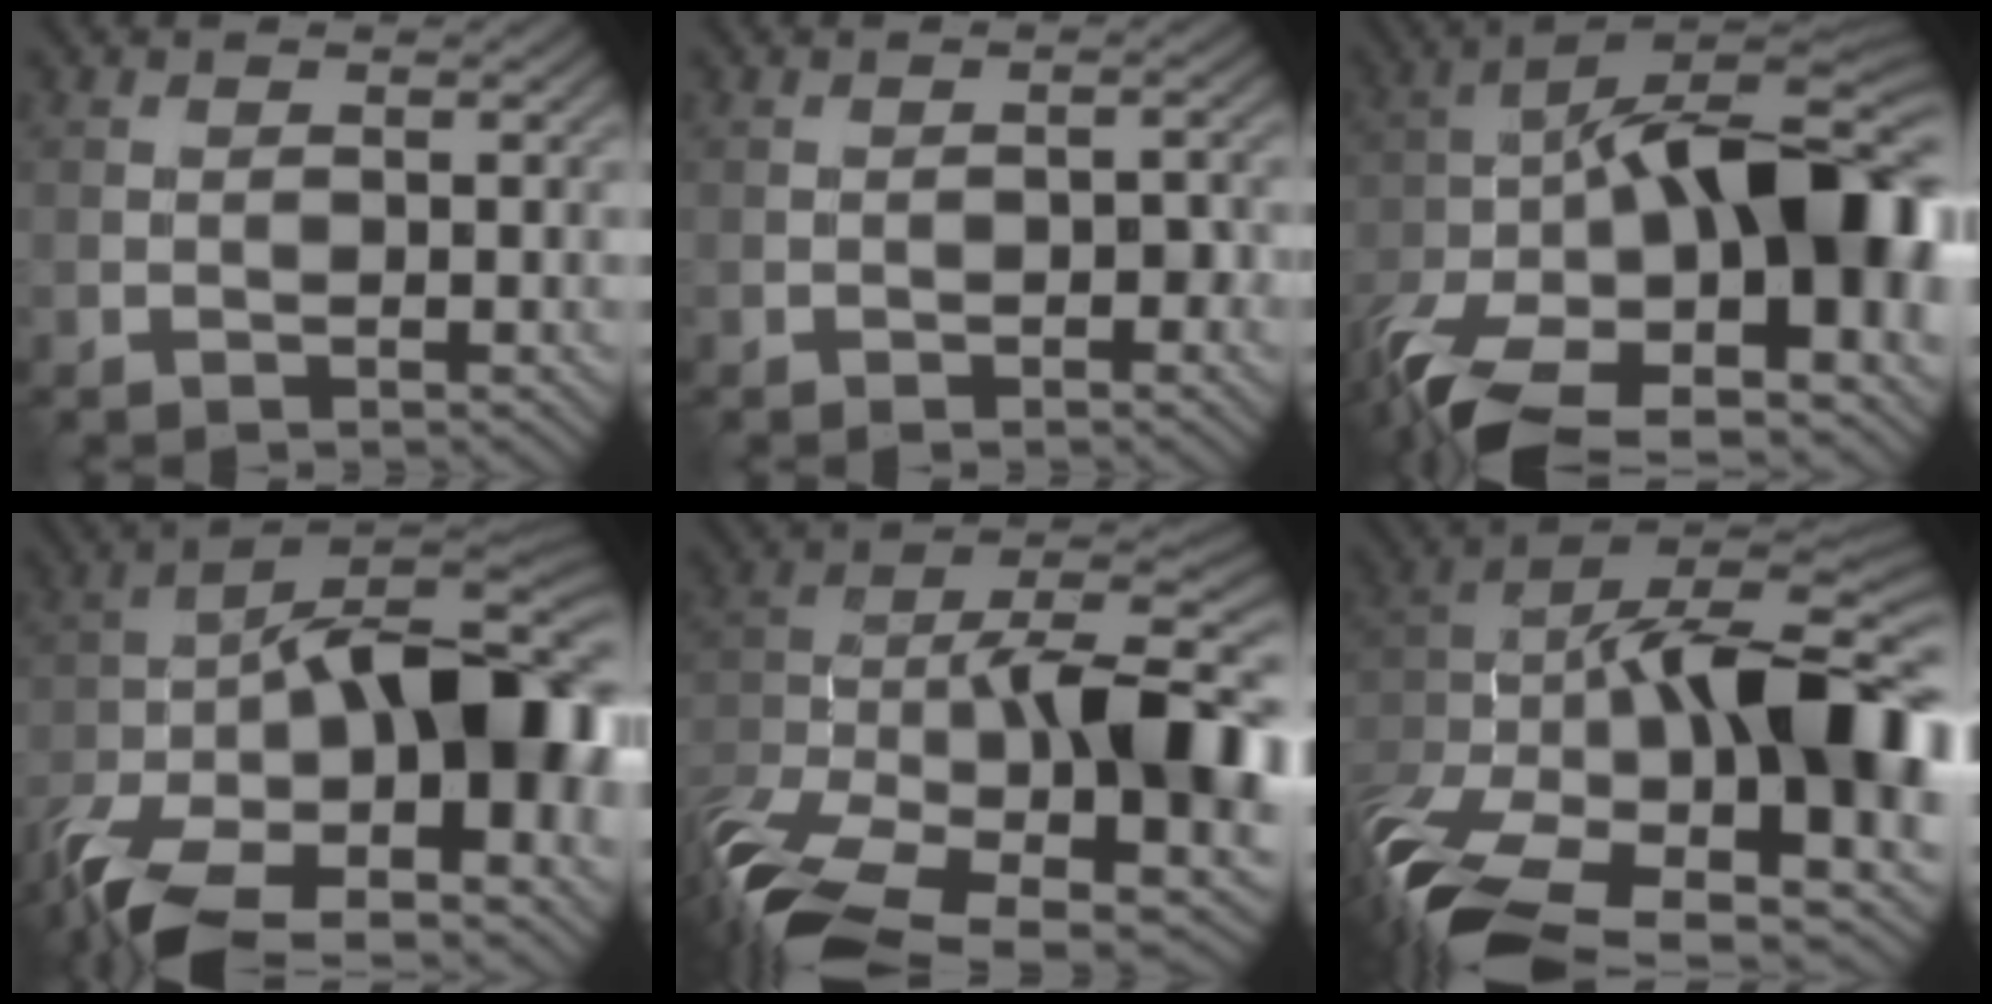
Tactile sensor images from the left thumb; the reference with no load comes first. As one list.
[{"total": 2.2, "force": [-0.9, 0.9, 1.7], "torque": [-0.022, 0.002, -0.014]}, {"total": 19.2, "force": [-6.9, 8.6, 15.7], "torque": [-0.284, -0.013, -0.125]}, {"total": 17.8, "force": [-7.6, 7.3, 14.4], "torque": [-0.250, -0.015, -0.143]}, {"total": 17.5, "force": [-7.0, 8.9, 13.4], "torque": [-0.277, -0.020, -0.112]}, {"total": 20.6, "force": [-5.6, 11.0, 16.5], "torque": [-0.341, -0.028, -0.088]}]